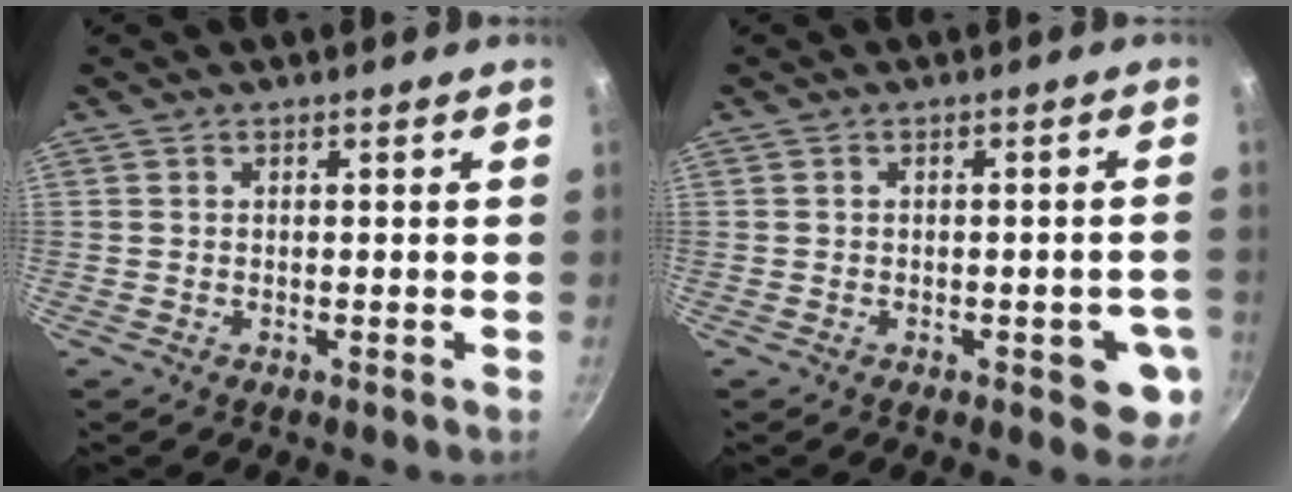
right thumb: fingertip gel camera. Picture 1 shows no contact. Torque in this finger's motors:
{"motor_torque": [0.81, 1.03, -0.14, 0.07, 0.11]}